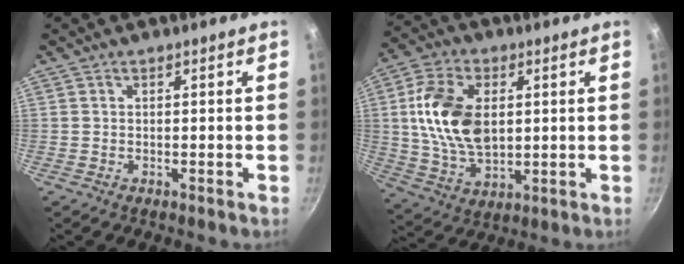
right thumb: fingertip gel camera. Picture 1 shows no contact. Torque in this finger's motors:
{"motor_torque": [0.71, 0.69, 1.63, 0.26, 0.49]}